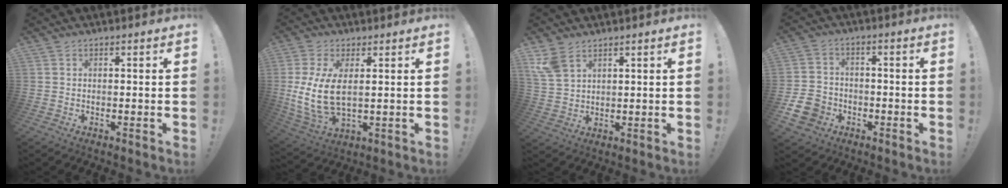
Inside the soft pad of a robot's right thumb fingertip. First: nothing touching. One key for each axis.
{"total": 12.4, "fx": 1.7, "fy": 6.7, "fz": 10.3, "tx": -0.202, "ty": -0.015, "tz": 0.038}
{"total": 6.7, "fx": 4.5, "fy": 3.6, "fz": 3.6, "tx": -0.066, "ty": -0.012, "tz": 0.090}
{"total": 9.6, "fx": -4.4, "fy": 7.6, "fz": 3.8, "tx": -0.075, "ty": 0.028, "tz": -0.079}